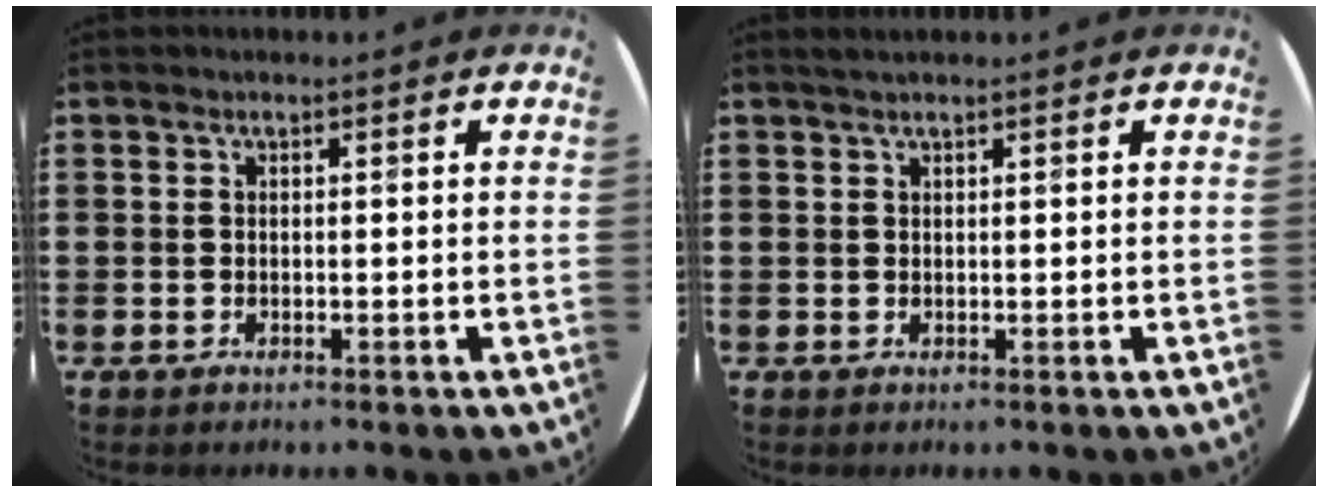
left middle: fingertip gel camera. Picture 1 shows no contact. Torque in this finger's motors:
{"motor_torque": [0.30, -0.26, 0.01, 0.02]}